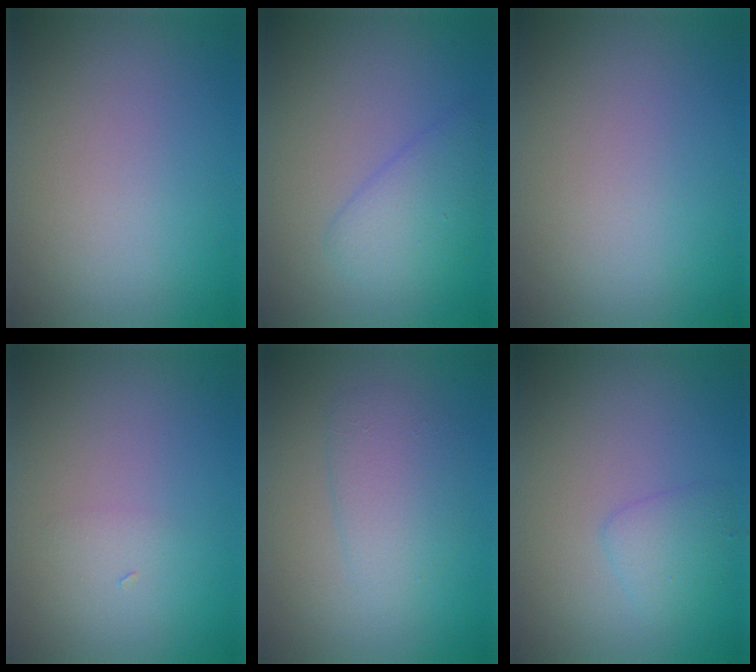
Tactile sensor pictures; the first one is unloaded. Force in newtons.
{"total": 3.0, "press": 3.0, "slide": 0.2}
{"total": 0.0}
{"total": 0.6, "press": 0.6, "slide": 0.0}
{"total": 2.5, "press": 2.5, "slide": 0.1}
{"total": 1.7, "press": 1.7, "slide": 0.2}